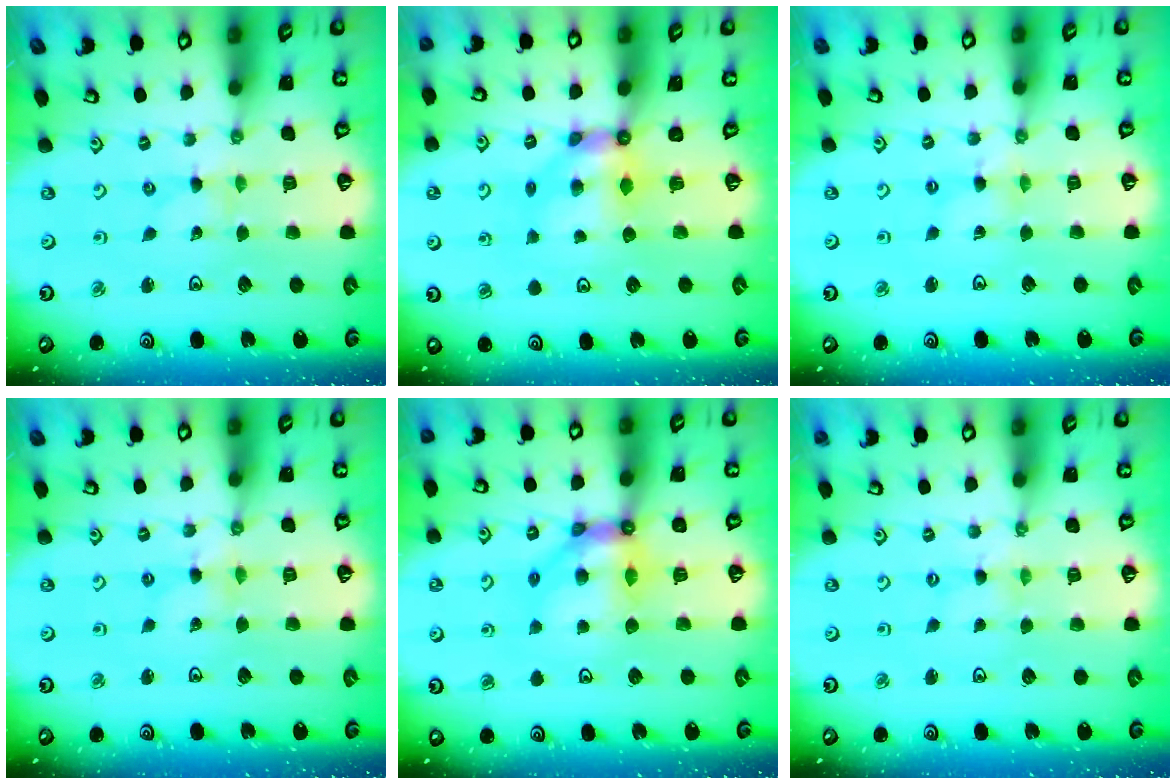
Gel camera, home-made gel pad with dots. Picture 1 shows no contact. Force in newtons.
{"total": 6.5, "press": 6.5, "slide": 0.4}
{"total": 2.0, "press": 1.9, "slide": 0.3}
{"total": 1.6, "press": 1.5, "slide": 0.2}
{"total": 10.4, "press": 10.4, "slide": 1.1}
{"total": 0.0}